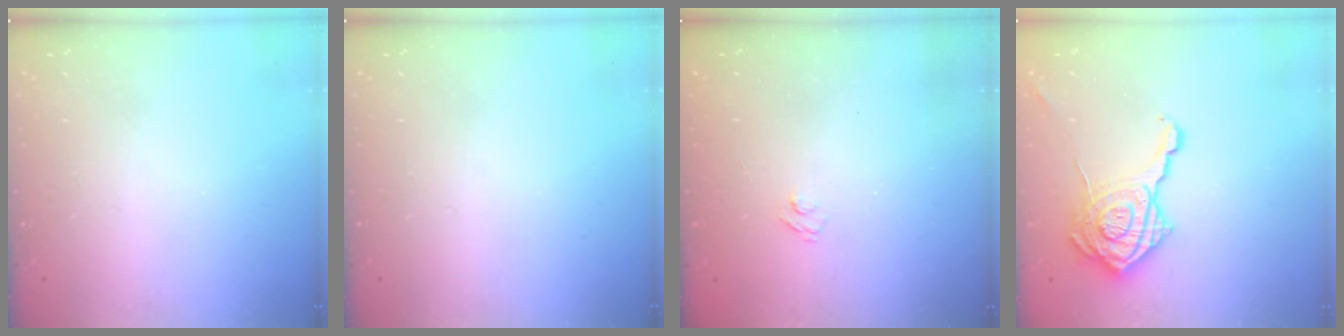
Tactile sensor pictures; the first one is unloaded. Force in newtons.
{"total": 0.0}
{"total": 2.7, "press": 2.5, "slide": 0.9}
{"total": 20.0, "press": 19.9, "slide": 0.8}